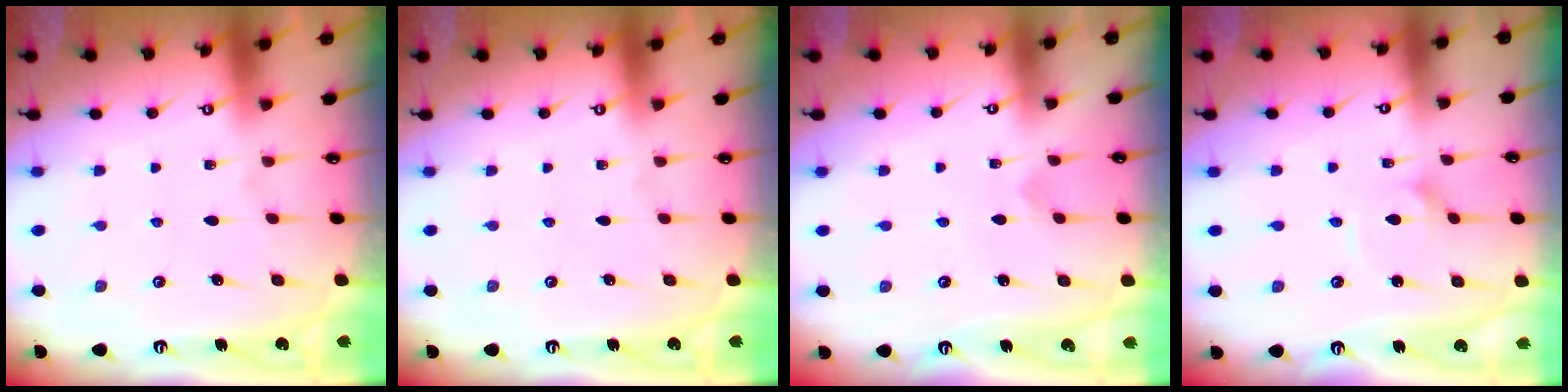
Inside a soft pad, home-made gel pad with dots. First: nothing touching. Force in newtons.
{"total": 0.0}
{"total": 1.7, "press": 1.6, "slide": 0.1}
{"total": 2.2, "press": 2.2, "slide": 0.1}